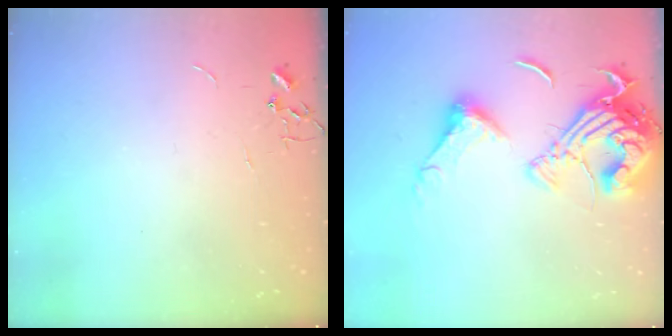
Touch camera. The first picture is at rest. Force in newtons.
{"total": 19.0, "press": 18.9, "slide": 1.9}